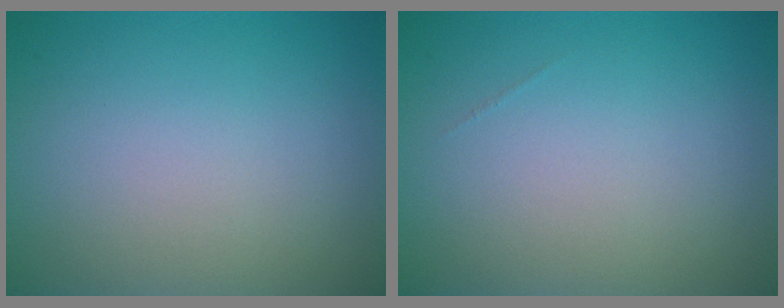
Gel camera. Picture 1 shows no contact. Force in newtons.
{"total": 0.0}